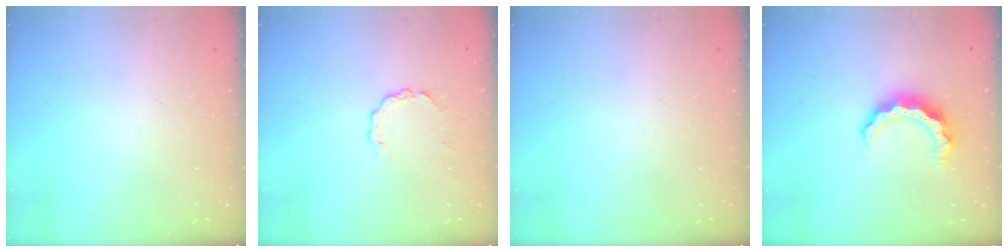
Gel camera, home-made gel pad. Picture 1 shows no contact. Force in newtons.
{"total": 2.7, "press": 2.7, "slide": 0.3}
{"total": 0.0}
{"total": 8.1, "press": 8.1, "slide": 0.8}